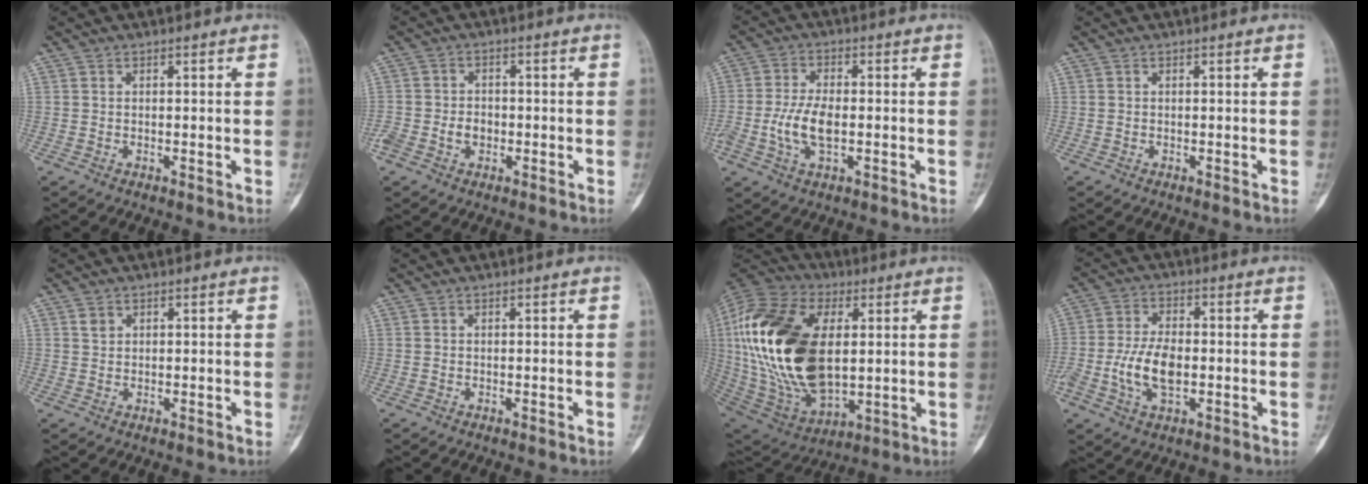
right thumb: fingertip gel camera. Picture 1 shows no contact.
{"total": 4.0, "force": [-1.1, 3.1, 2.3], "torque": [-0.033, 0.013, -0.017]}
{"total": 7.5, "force": [-1.3, 3.8, 6.4], "torque": [-0.139, 0.006, -0.023]}
{"total": 0.0}
{"total": 1.3, "force": [0.7, 1.0, 0.5], "torque": [0.004, -0.002, 0.012]}
{"total": 0.0}
{"total": 31.4, "force": [3.3, 17.6, 25.8], "torque": [-0.538, -0.015, 0.068]}
{"total": 9.0, "force": [-1.6, 4.9, 7.4], "torque": [-0.149, 0.010, -0.029]}